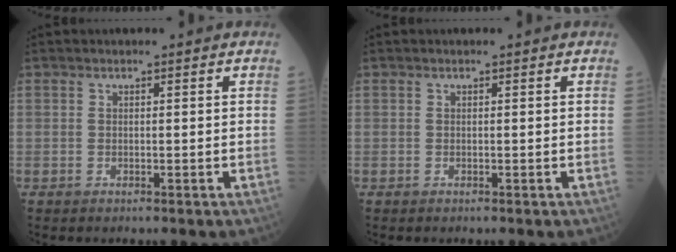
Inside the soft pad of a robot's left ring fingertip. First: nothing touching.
{"total": 0.0}